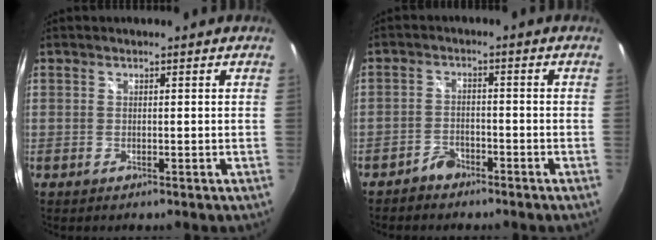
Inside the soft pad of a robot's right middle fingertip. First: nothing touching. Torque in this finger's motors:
{"motor_torque": [-0.11, 0.03, 0.09, 0.01]}